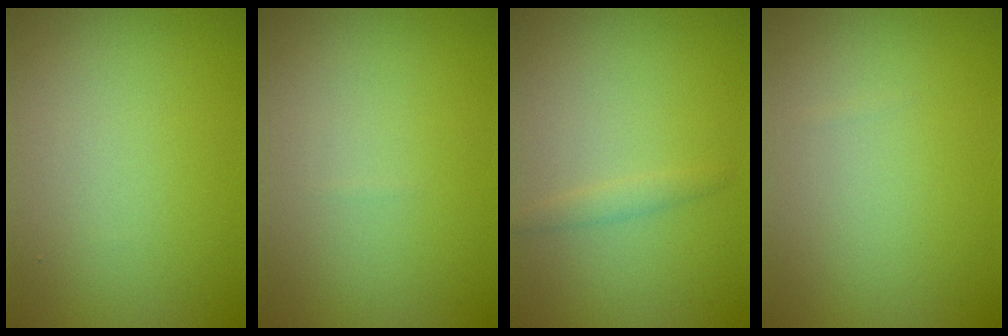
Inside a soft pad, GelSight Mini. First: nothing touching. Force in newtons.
{"total": 0.0}
{"total": 0.9, "press": 0.9, "slide": 0.1}
{"total": 0.0}